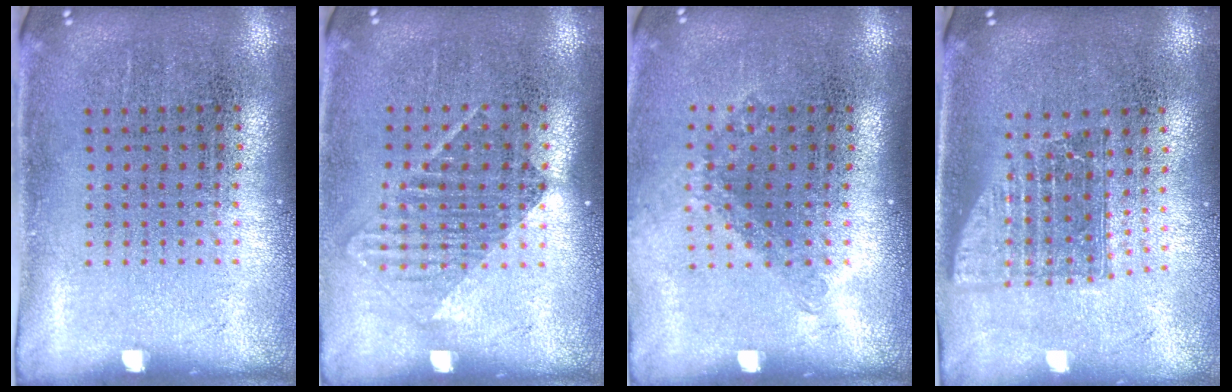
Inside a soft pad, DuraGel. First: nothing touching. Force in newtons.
{"total": 1.3, "press": 1.0, "slide": 0.8}
{"total": 1.2, "press": 0.9, "slide": 0.8}
{"total": 1.6, "press": 1.3, "slide": 1.0}